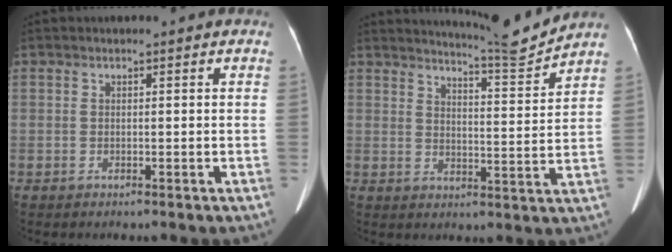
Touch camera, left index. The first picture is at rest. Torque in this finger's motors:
{"motor_torque": [0.04, -0.36, -0.03, 0.04]}